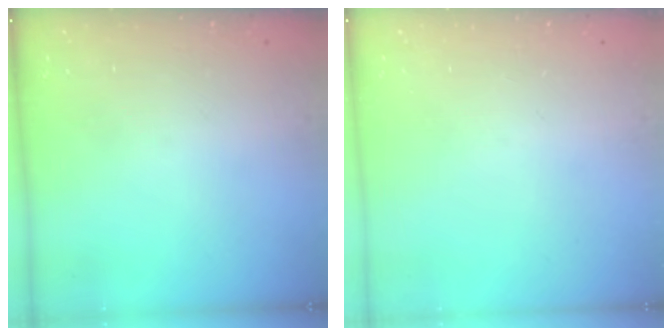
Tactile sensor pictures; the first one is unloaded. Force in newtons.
{"total": 0.0}